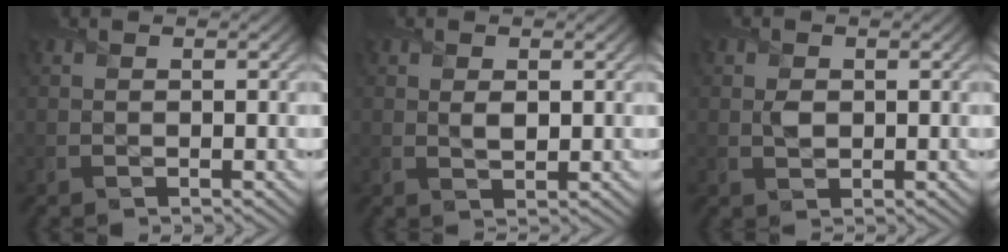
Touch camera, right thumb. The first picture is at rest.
{"total": 1.8, "force": [0.5, 1.1, 1.4], "torque": [-0.031, -0.006, 0.010]}
{"total": 1.6, "force": [0.3, 1.3, 0.9], "torque": [-0.022, -0.002, 0.004]}